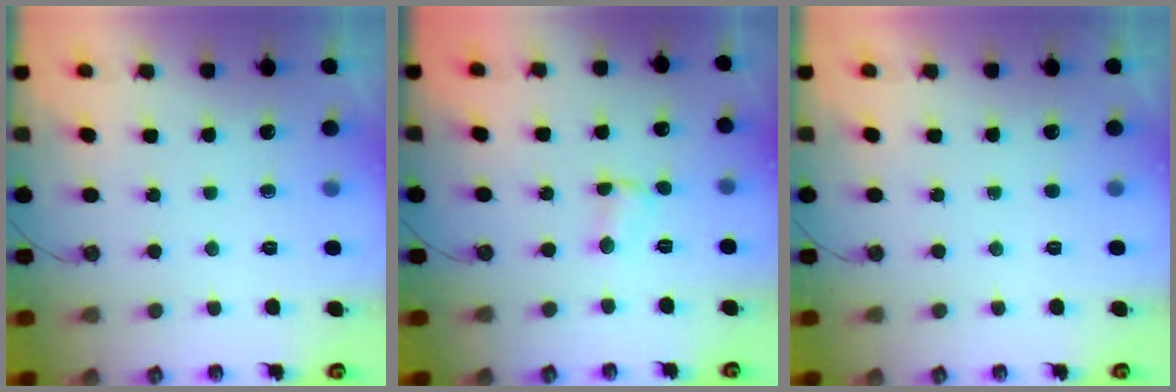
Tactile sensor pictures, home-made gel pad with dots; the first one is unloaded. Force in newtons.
{"total": 2.9, "press": 2.9, "slide": 0.5}
{"total": 0.0}